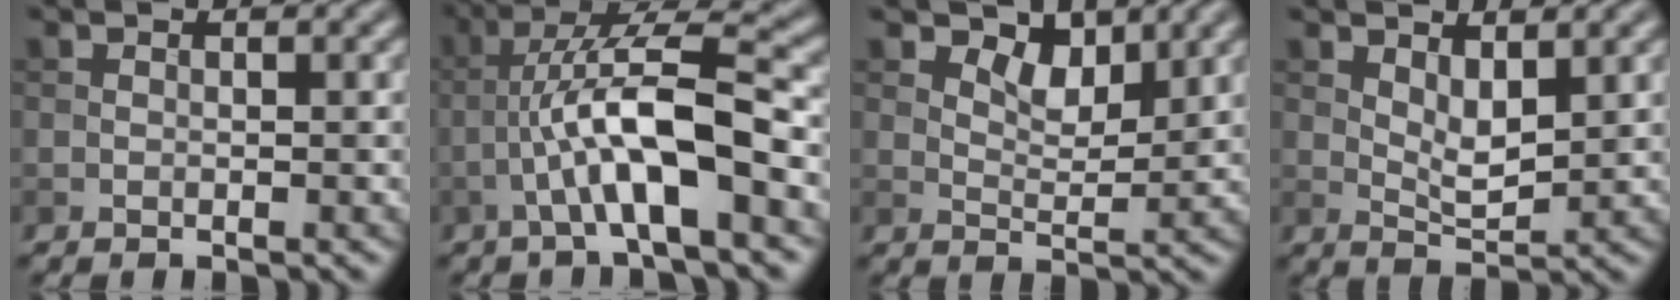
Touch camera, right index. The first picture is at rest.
{"total": 7.7, "force": [-2.3, 1.4, 7.2], "torque": [-0.123, 0.022, -0.041]}
{"total": 3.2, "force": [2.2, 1.6, 1.8], "torque": [-0.038, -0.006, 0.033]}
{"total": 2.8, "force": [1.4, 1.1, 2.2], "torque": [-0.043, -0.006, 0.029]}